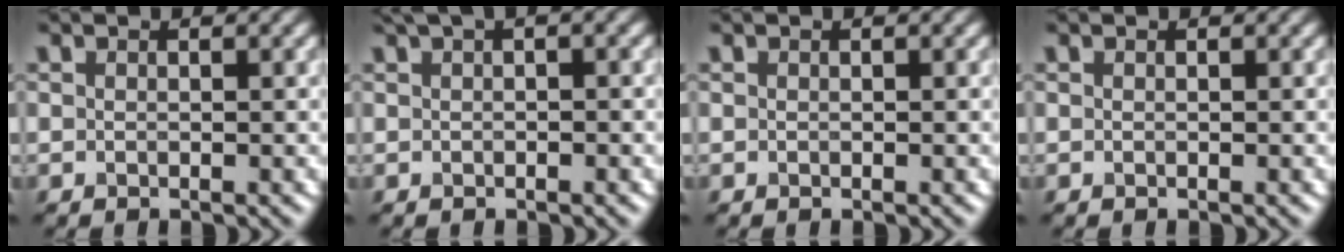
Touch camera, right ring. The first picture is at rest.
{"total": 2.1, "force": [1.1, 0.5, 1.7], "torque": [-0.028, 0.005, 0.014]}
{"total": 0.0}
{"total": 0.0}